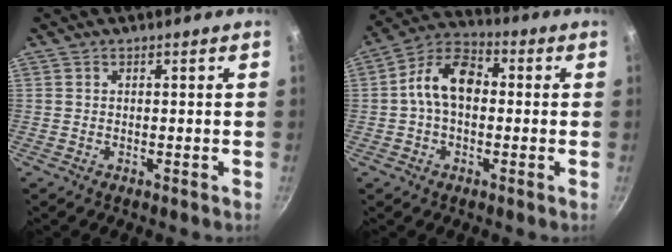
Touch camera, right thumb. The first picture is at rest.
{"total": 10.7, "force": [0.2, 7.1, 8.0], "torque": [-0.115, 0.034, -0.015]}